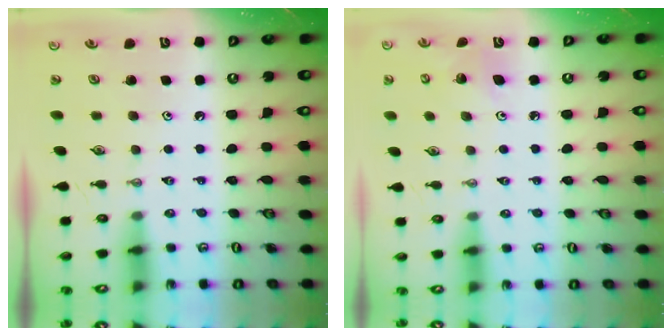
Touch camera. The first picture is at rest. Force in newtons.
{"total": 4.7, "press": 4.5, "slide": 1.6}